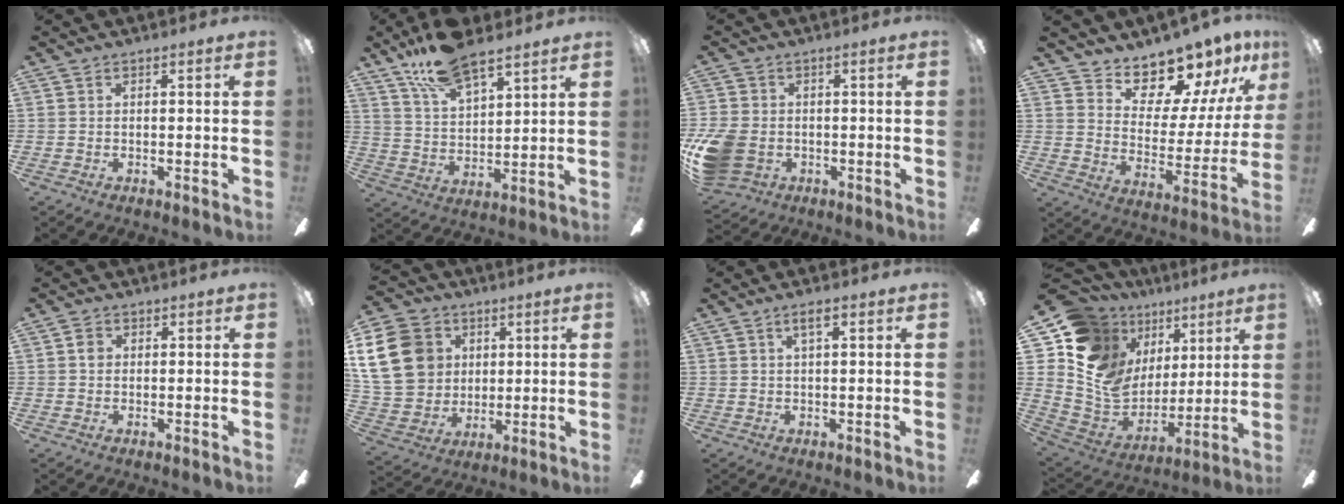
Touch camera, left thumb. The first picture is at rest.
{"total": 13.7, "force": [10.5, 5.0, 7.3], "torque": [-0.136, -0.046, 0.188]}
{"total": 10.9, "force": [-2.6, 8.3, 6.6], "torque": [-0.148, 0.015, -0.045]}
{"total": 14.1, "force": [12.8, 4.9, 3.4], "torque": [-0.064, -0.116, 0.229]}
{"total": 2.1, "force": [0.4, 1.8, 1.1], "torque": [-0.013, 0.004, 0.005]}
{"total": 18.4, "force": [4.7, 15.4, 8.8], "torque": [-0.180, 0.005, 0.096]}
{"total": 3.0, "force": [1.5, 0.8, 2.5], "torque": [-0.046, 0.002, 0.023]}
{"total": 13.8, "force": [7.6, 10.3, 5.1], "torque": [-0.133, -0.054, 0.145]}